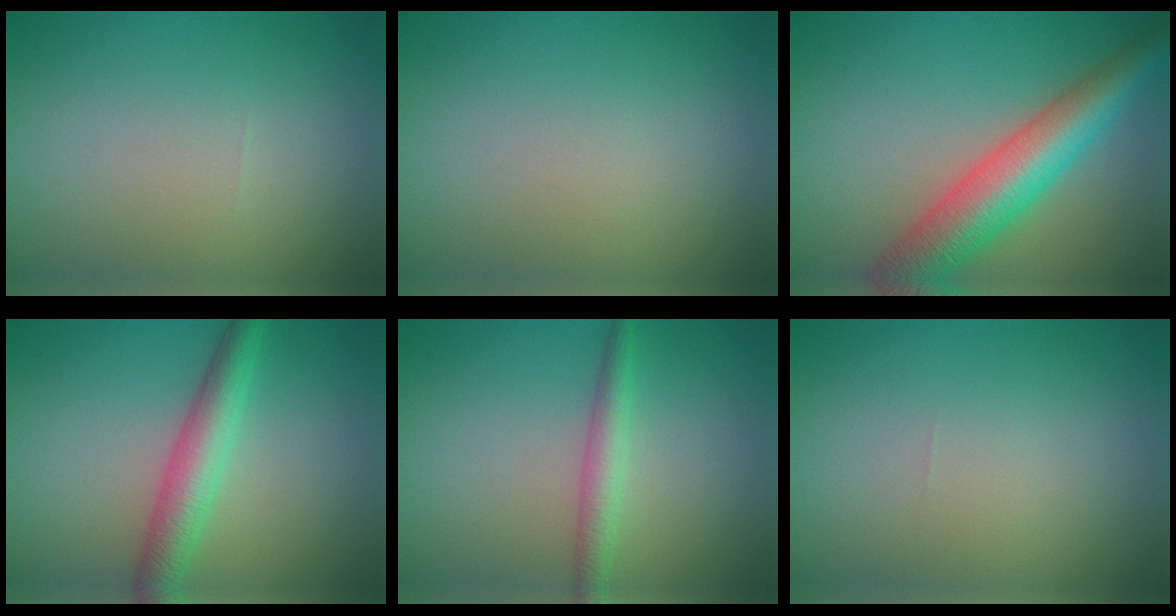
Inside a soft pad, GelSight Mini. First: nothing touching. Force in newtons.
{"total": 0.0}
{"total": 8.1, "press": 8.1, "slide": 0.2}
{"total": 4.2, "press": 4.2, "slide": 0.1}
{"total": 2.3, "press": 2.3, "slide": 0.1}
{"total": 0.0}